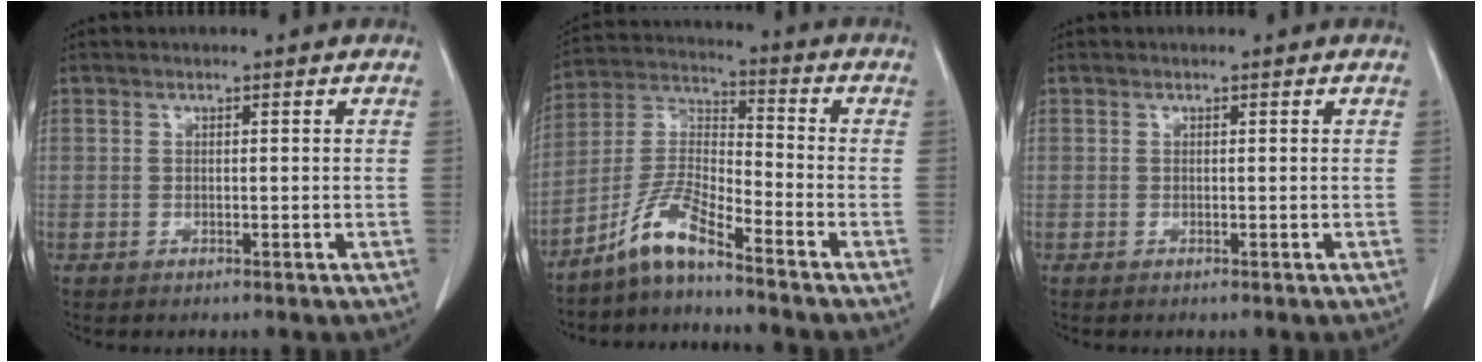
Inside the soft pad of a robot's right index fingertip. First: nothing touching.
{"total": 8.0, "force": [-6.4, 0.3, 4.8], "torque": [-0.109, 0.003, -0.131]}
{"total": 0.0}